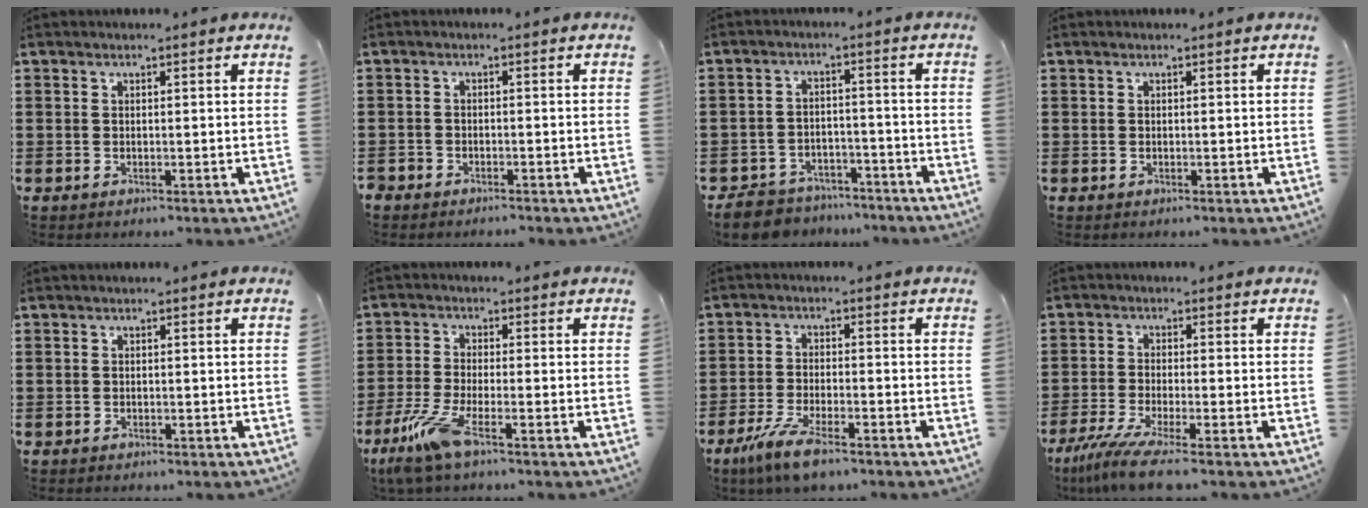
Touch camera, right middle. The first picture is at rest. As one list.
[{"total": 1.6, "force": [-1.6, 0.3, -0.2], "torque": [-0.001, 0.004, -0.035]}, {"total": 6.0, "force": [-5.8, 1.4, 0.7], "torque": [-0.020, 0.011, -0.116]}, {"total": 0.0}, {"total": 0.6, "force": [-0.6, 0.3, -0.1], "torque": [0.000, 0.001, -0.013]}, {"total": 6.9, "force": [-4.0, 1.3, 5.6], "torque": [-0.136, -0.021, -0.078]}, {"total": 6.3, "force": [-4.7, 1.1, 4.1], "torque": [-0.101, -0.014, -0.091]}, {"total": 6.3, "force": [-4.6, 0.2, 4.3], "torque": [-0.106, -0.027, -0.090]}]